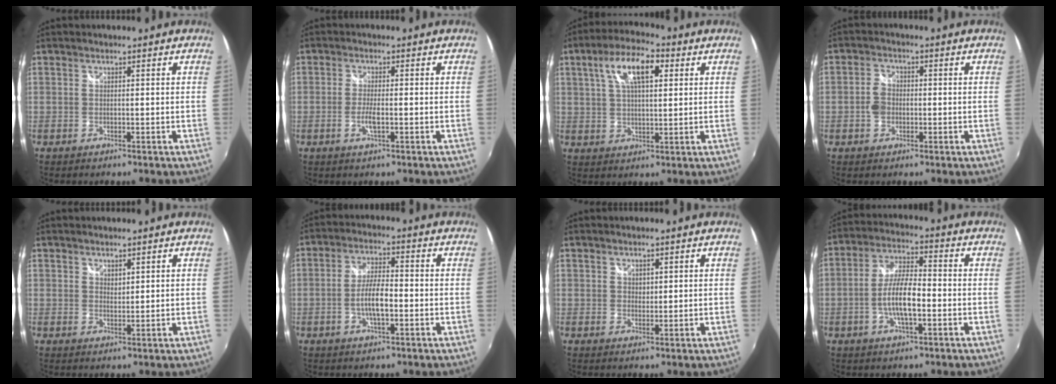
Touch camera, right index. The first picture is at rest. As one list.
[{"total": 3.3, "force": [-1.0, 0.7, 3.0], "torque": [-0.063, -0.005, -0.018]}, {"total": 10.4, "force": [3.9, 4.2, 8.7], "torque": [-0.161, 0.023, 0.065]}, {"total": 3.7, "force": [-0.8, 2.9, 2.2], "torque": [-0.046, 0.007, -0.015]}, {"total": 1.6, "force": [1.4, 0.7, 0.5], "torque": [-0.004, 0.001, 0.024]}, {"total": 6.7, "force": [-1.7, 1.9, 6.2], "torque": [-0.119, 0.003, -0.030]}, {"total": 1.4, "force": [0.9, 1.0, 0.4], "torque": [-0.001, 0.002, 0.015]}, {"total": 9.2, "force": [-2.3, 2.6, 8.5], "torque": [-0.168, 0.004, -0.042]}]